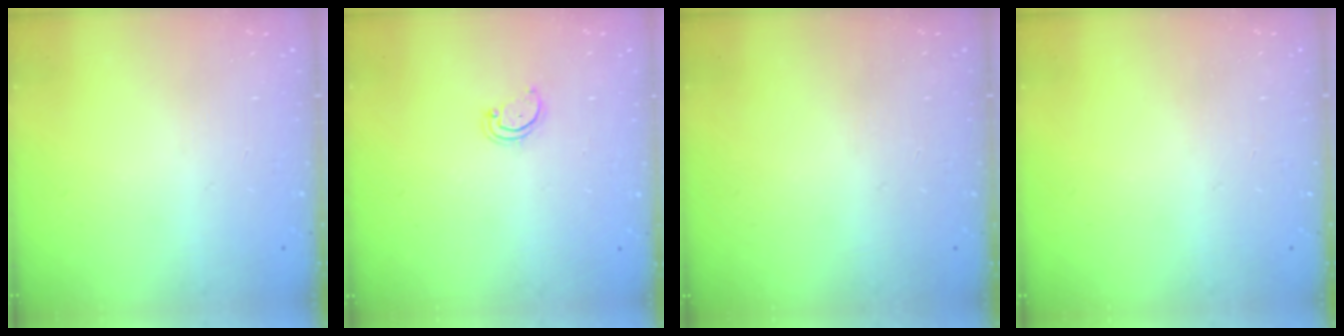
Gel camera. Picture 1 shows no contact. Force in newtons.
{"total": 3.0, "press": 3.0, "slide": 0.2}
{"total": 0.0}
{"total": 0.0}